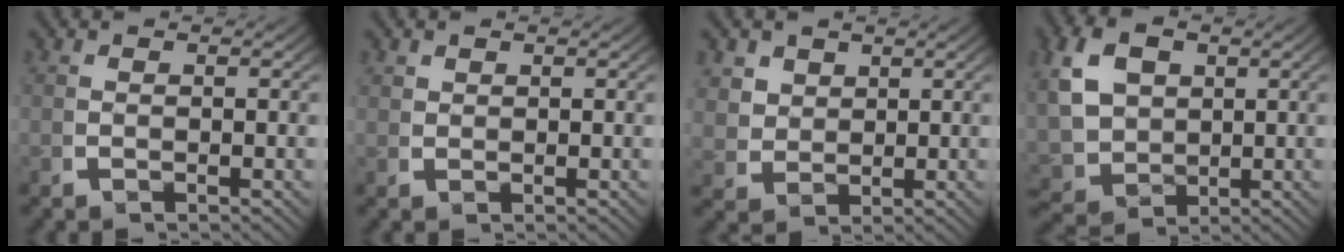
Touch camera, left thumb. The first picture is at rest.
{"total": 0.9, "force": [0.9, 0.1, 0.0], "torque": [0.003, 0.001, 0.023]}
{"total": 3.0, "force": [1.8, 2.1, 1.2], "torque": [-0.024, -0.013, 0.047]}
{"total": 7.5, "force": [0.8, 5.8, 4.6], "torque": [-0.125, -0.036, 0.039]}